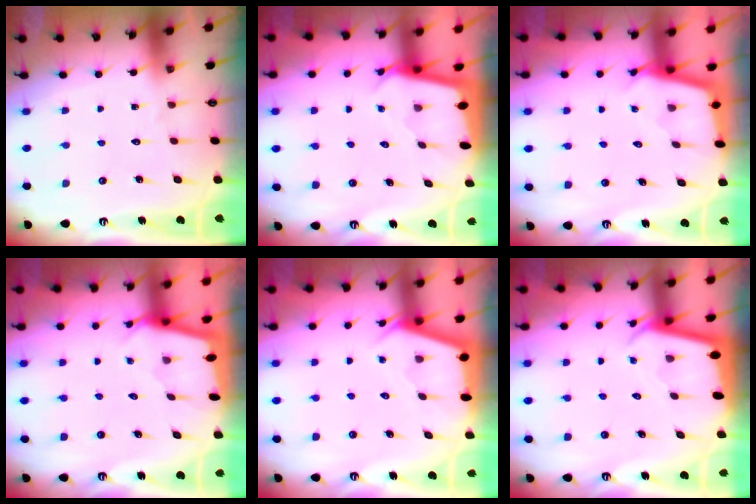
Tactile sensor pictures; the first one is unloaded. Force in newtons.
{"total": 2.4, "press": 2.4, "slide": 0.1}
{"total": 2.5, "press": 2.5, "slide": 0.1}
{"total": 1.6, "press": 1.6, "slide": 0.3}
{"total": 2.8, "press": 2.8, "slide": 0.3}
{"total": 2.0, "press": 2.0, "slide": 0.1}